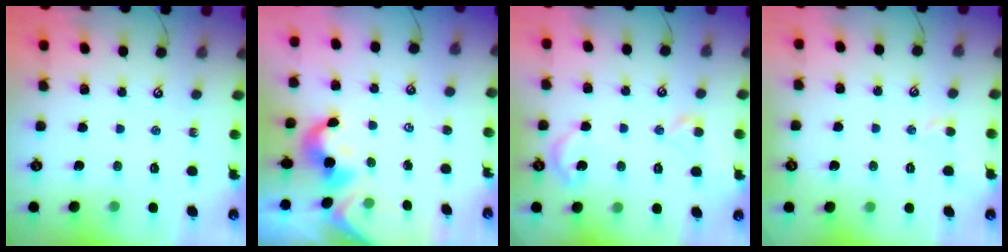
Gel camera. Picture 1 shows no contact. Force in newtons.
{"total": 2.1, "press": 2.0, "slide": 0.5}
{"total": 5.1, "press": 5.0, "slide": 0.9}
{"total": 0.7, "press": 0.3, "slide": 0.6}